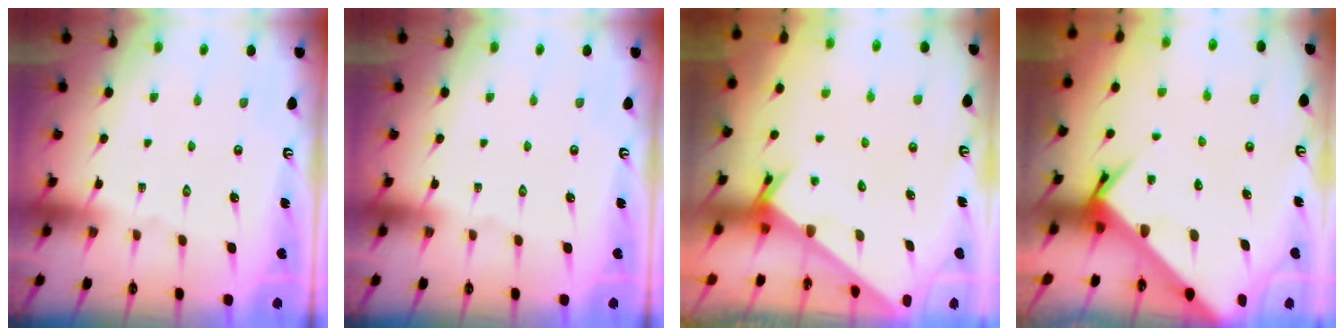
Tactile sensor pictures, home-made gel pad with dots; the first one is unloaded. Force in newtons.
{"total": 0.0}
{"total": 2.5, "press": 2.5, "slide": 0.1}
{"total": 7.2, "press": 7.2, "slide": 0.5}